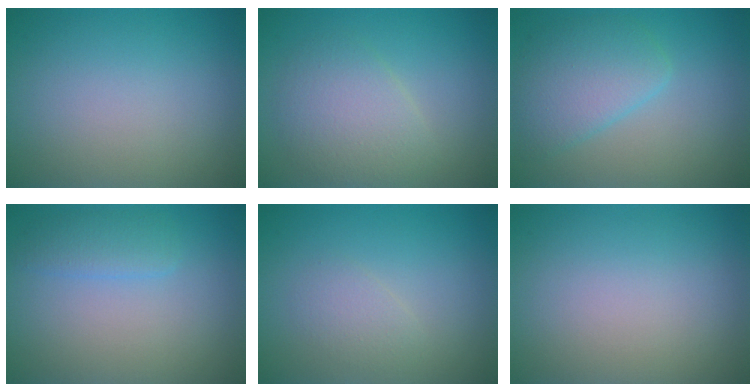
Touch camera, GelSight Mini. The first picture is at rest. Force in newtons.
{"total": 3.7, "press": 3.7, "slide": 0.1}
{"total": 4.1, "press": 4.1, "slide": 0.2}
{"total": 1.9, "press": 1.9, "slide": 0.2}
{"total": 1.4, "press": 1.4, "slide": 0.1}
{"total": 0.0}